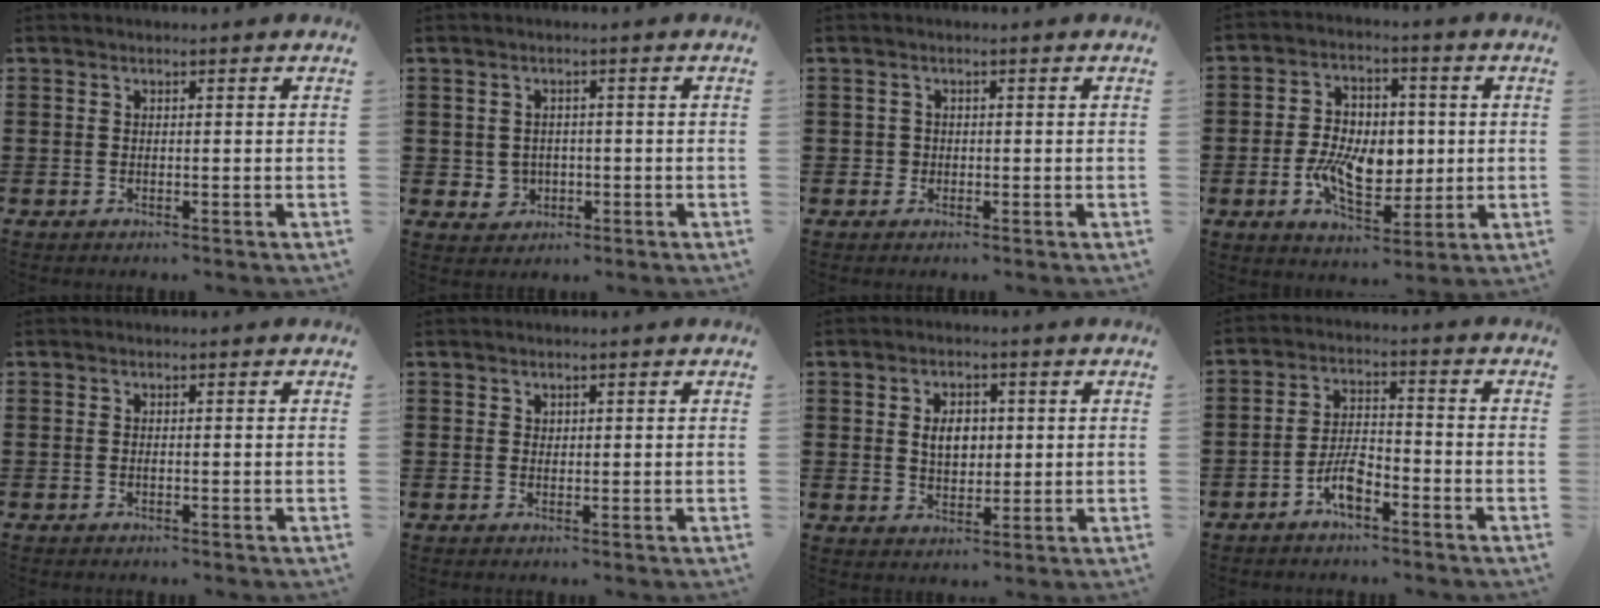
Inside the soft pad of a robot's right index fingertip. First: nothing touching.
{"total": 2.3, "force": [-0.4, 2.3, 0.5], "torque": [-0.018, 0.007, -0.011]}
{"total": 1.2, "force": [-0.2, 1.2, 0.2], "torque": [-0.007, 0.005, -0.005]}
{"total": 9.4, "force": [-1.0, 6.0, 7.2], "torque": [-0.139, 0.004, -0.022]}
{"total": 0.0}
{"total": 0.8, "force": [0.5, 0.7, 0.1], "torque": [-0.003, 0.002, 0.011]}
{"total": 4.5, "force": [0.6, 3.1, 3.2], "torque": [-0.055, 0.007, 0.003]}
{"total": 5.3, "force": [-3.1, 2.1, 3.8], "torque": [-0.089, 0.005, -0.065]}